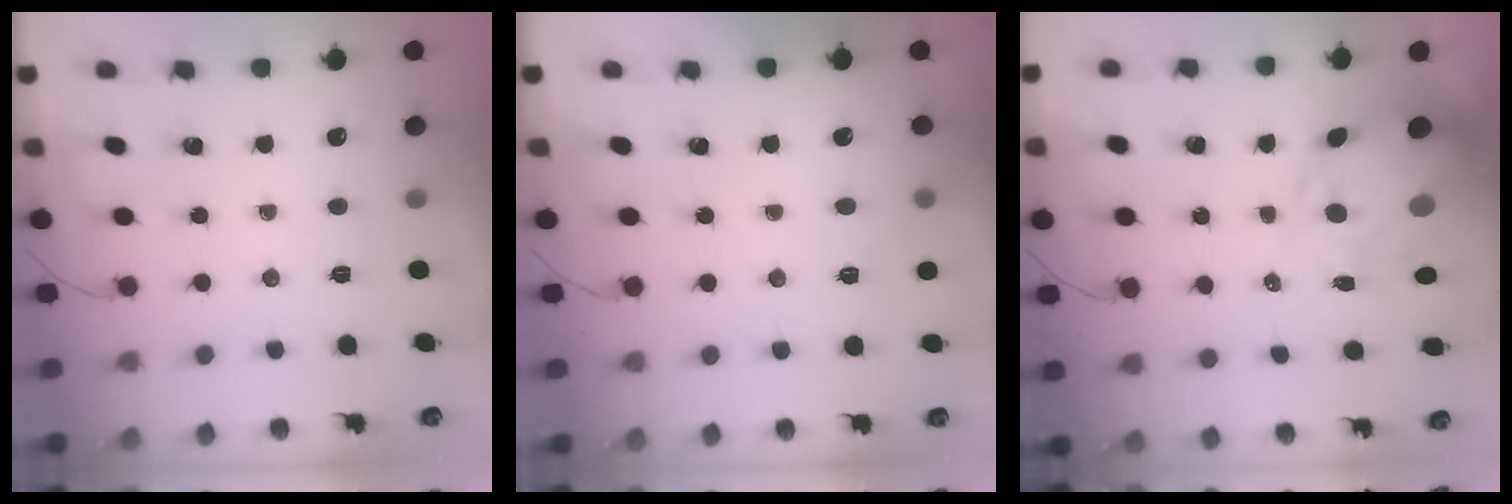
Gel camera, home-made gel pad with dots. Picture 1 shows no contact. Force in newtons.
{"total": 4.5, "press": 4.3, "slide": 1.3}
{"total": 15.0, "press": 14.5, "slide": 3.8}